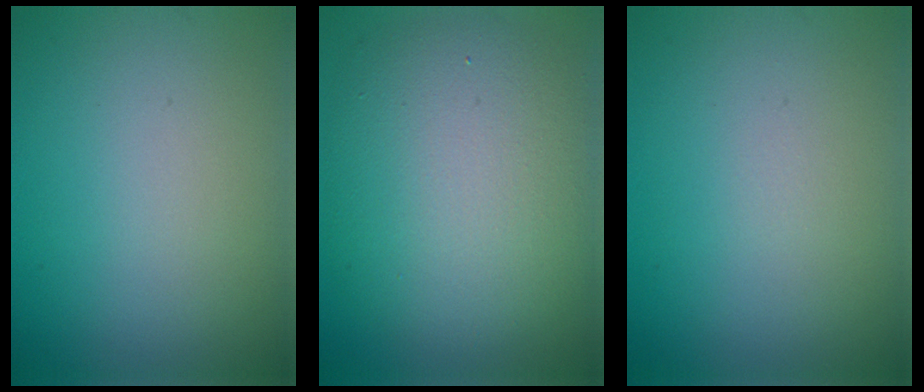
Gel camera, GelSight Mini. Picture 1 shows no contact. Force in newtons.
{"total": 10.6, "press": 10.6, "slide": 0.7}
{"total": 0.0}